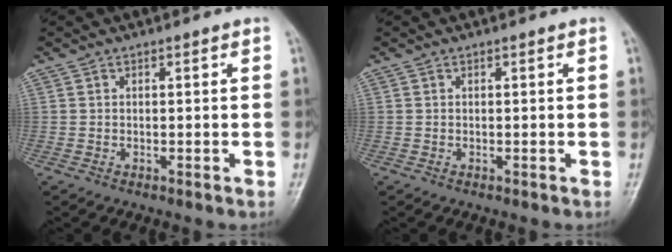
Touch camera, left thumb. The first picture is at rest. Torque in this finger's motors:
{"motor_torque": [0.00, 0.00, 0.00, 0.00, 0.00]}